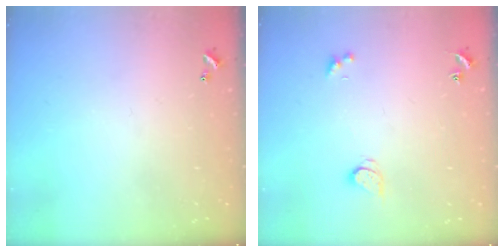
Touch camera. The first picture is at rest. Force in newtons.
{"total": 1.5, "press": 1.4, "slide": 0.4}